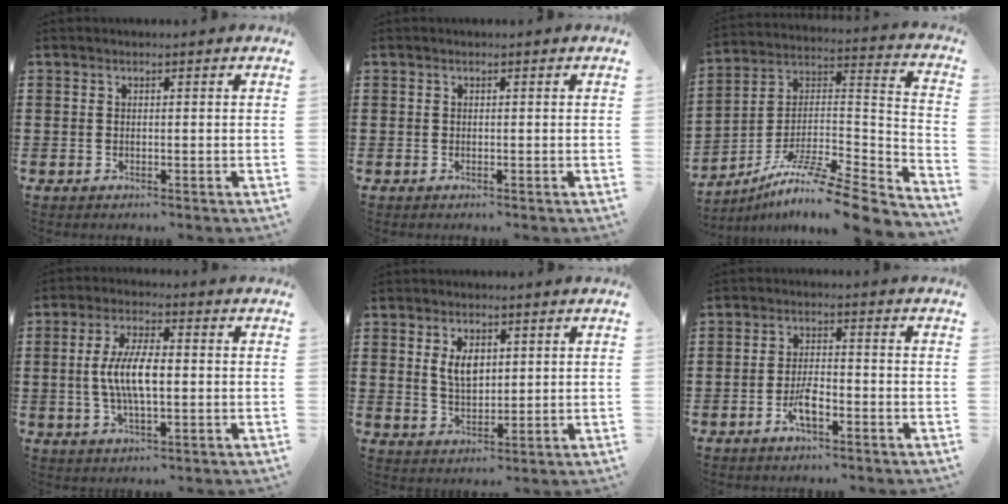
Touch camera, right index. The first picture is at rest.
{"total": 0.0}
{"total": 10.7, "force": [-8.6, 0.8, 6.2], "torque": [-0.105, 0.003, -0.169]}
{"total": 7.8, "force": [-0.3, 2.7, 7.3], "torque": [-0.159, -0.004, -0.014]}
{"total": 4.5, "force": [1.6, 2.6, 3.4], "torque": [-0.066, 0.006, 0.025]}
{"total": 4.3, "force": [-2.3, 1.5, 3.3], "torque": [-0.074, 0.001, -0.048]}